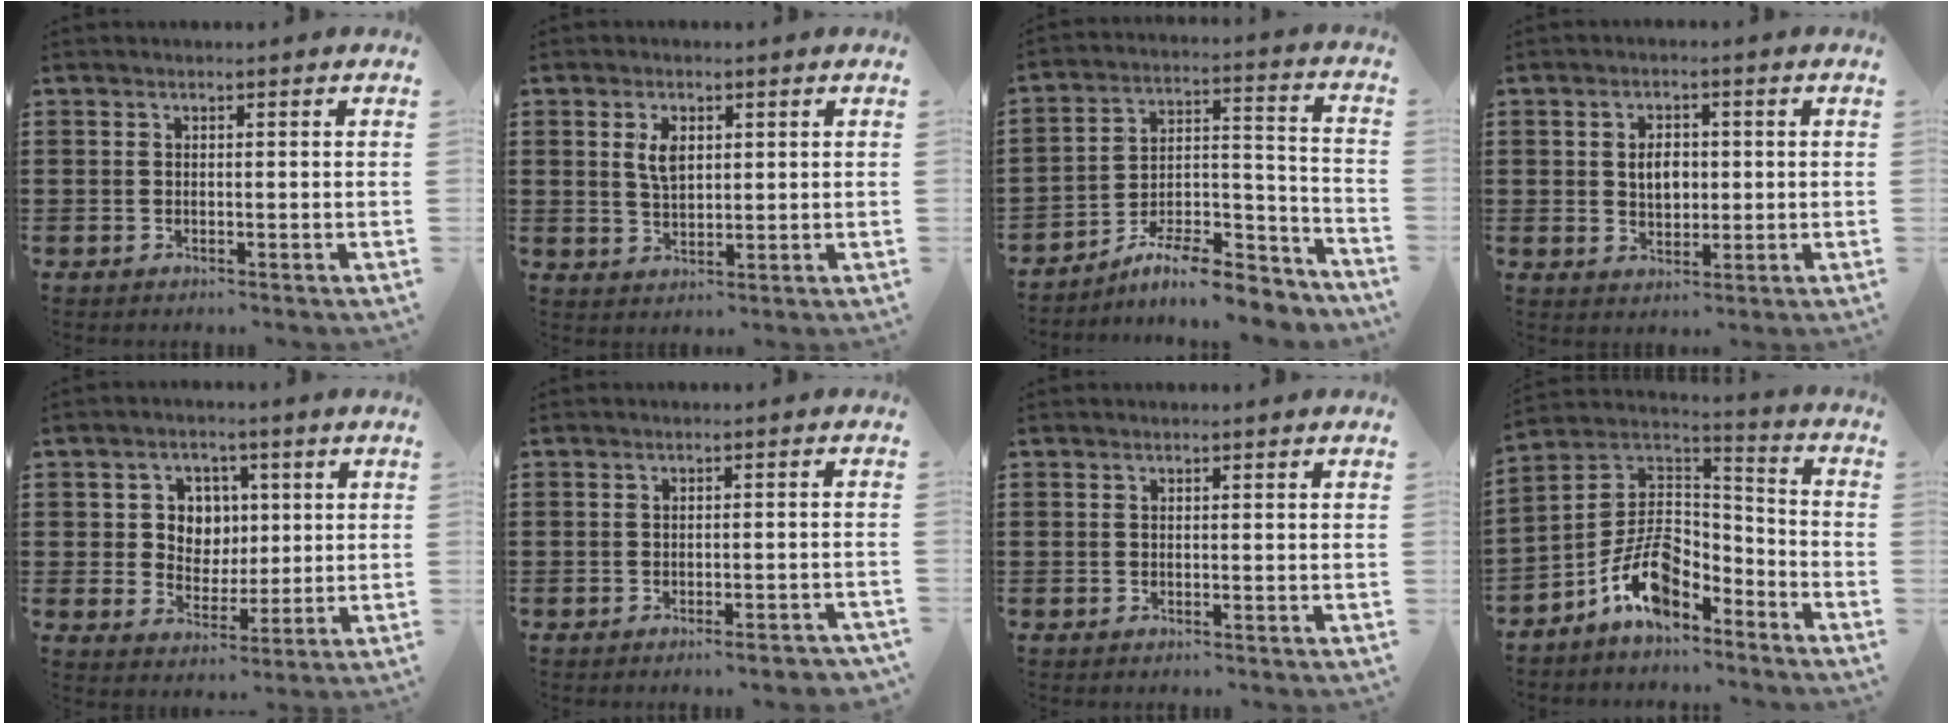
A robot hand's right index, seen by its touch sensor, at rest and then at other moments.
{"total": 3.7, "force": [1.3, 2.0, 2.9], "torque": [-0.065, 0.009, 0.021]}
{"total": 9.6, "force": [-8.4, 2.1, 4.3], "torque": [-0.057, 0.029, -0.157]}
{"total": 3.7, "force": [0.2, 2.5, 2.7], "torque": [-0.044, 0.003, -0.002]}
{"total": 5.9, "force": [1.7, 5.4, 1.7], "torque": [-0.054, 0.015, 0.027]}
{"total": 1.9, "force": [-1.6, 0.1, 1.0], "torque": [-0.017, 0.000, -0.030]}
{"total": 0.0}
{"total": 10.5, "force": [-6.2, 5.5, 6.4], "torque": [-0.143, 0.010, -0.122]}